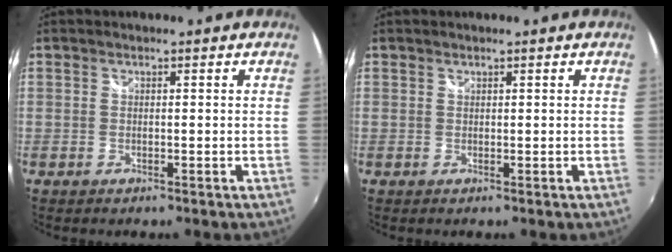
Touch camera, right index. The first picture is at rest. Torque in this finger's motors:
{"motor_torque": [-0.05, 0.10, 0.02, 0.01]}